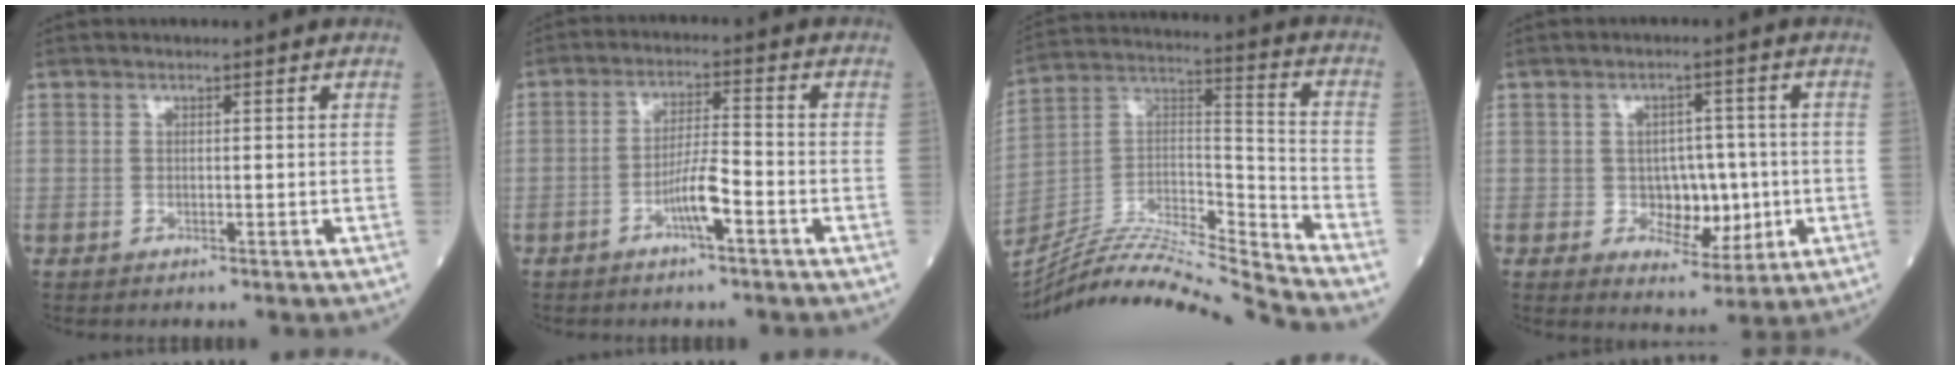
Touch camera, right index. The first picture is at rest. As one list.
[{"total": 5.1, "force": [-2.6, 0.3, 4.4], "torque": [-0.083, 0.007, -0.049]}, {"total": 20.9, "force": [-20.0, -1.6, 6.1], "torque": [-0.126, 0.020, -0.344]}, {"total": 6.5, "force": [-1.0, 4.1, 4.9], "torque": [-0.062, 0.006, -0.008]}]